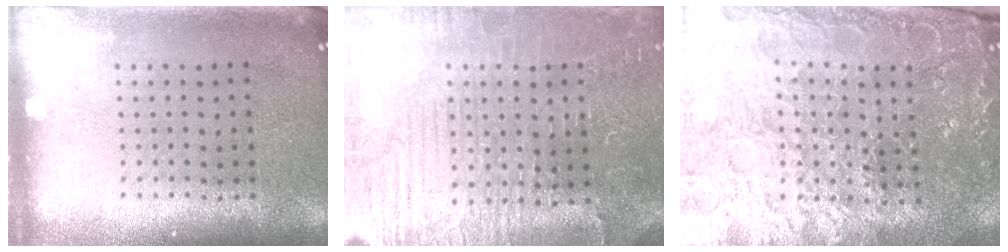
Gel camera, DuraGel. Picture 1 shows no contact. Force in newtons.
{"total": 4.3, "press": 4.1, "slide": 1.4}
{"total": 3.6, "press": 3.6, "slide": 0.4}